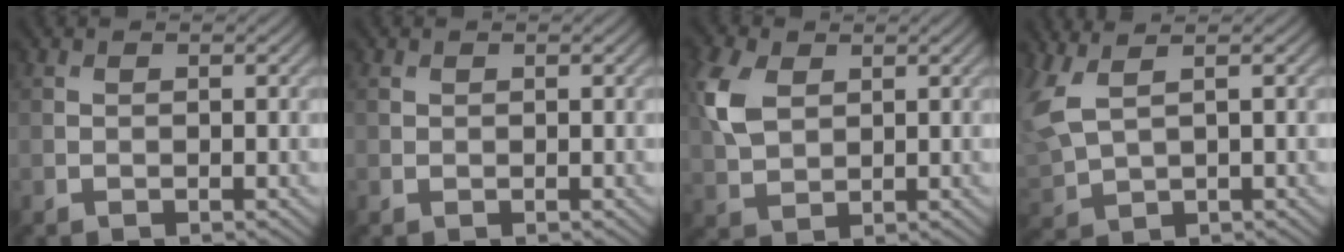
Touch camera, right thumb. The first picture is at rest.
{"total": 0.6, "force": [0.3, 0.5, 0.2], "torque": [-0.004, -0.001, 0.008]}
{"total": 6.2, "force": [2.0, 4.1, 4.2], "torque": [-0.118, 0.007, 0.040]}
{"total": 6.9, "force": [2.9, 3.2, 5.4], "torque": [-0.169, 0.004, 0.066]}